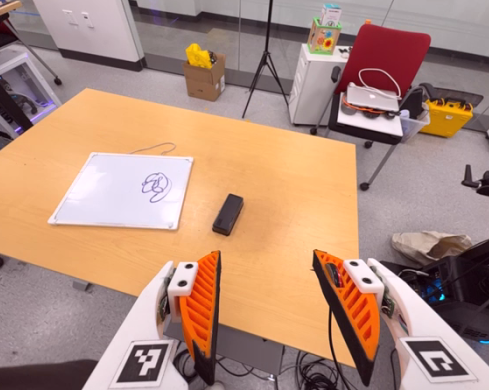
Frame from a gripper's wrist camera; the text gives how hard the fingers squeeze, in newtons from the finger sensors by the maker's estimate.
{"total": 0.0}